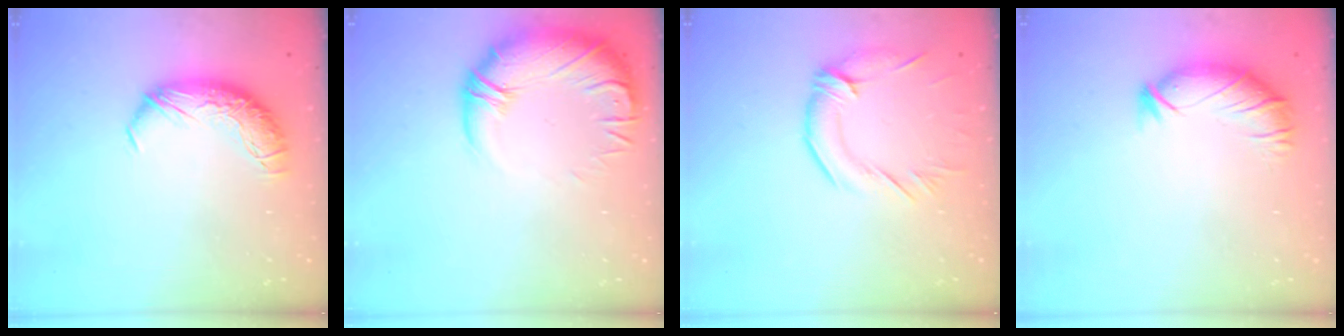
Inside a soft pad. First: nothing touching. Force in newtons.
{"total": 3.2, "press": 1.0, "slide": 3.0}
{"total": 1.4, "press": 0.8, "slide": 1.1}
{"total": 3.0, "press": 2.5, "slide": 1.7}